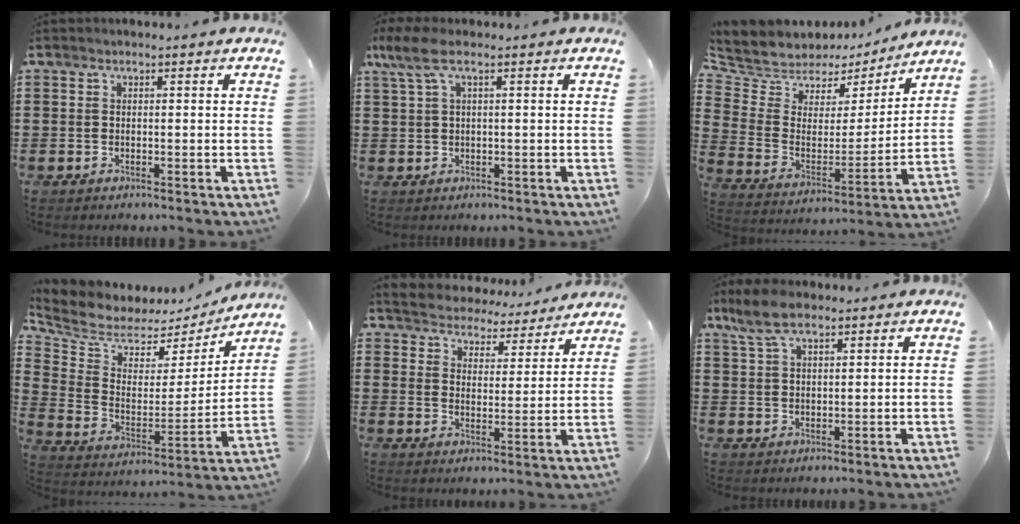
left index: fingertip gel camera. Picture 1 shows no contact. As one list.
[{"total": 4.2, "force": [1.3, 1.2, 3.9], "torque": [-0.099, -0.003, 0.016]}, {"total": 6.0, "force": [5.0, 3.2, -0.3], "torque": [-0.039, -0.044, 0.088]}, {"total": 5.9, "force": [5.2, 2.6, 0.4], "torque": [-0.047, -0.045, 0.091]}, {"total": 4.3, "force": [4.2, 0.1, -0.6], "torque": [-0.016, -0.040, 0.069]}, {"total": 5.7, "force": [3.8, 2.3, 3.5], "torque": [-0.079, 0.004, 0.072]}]